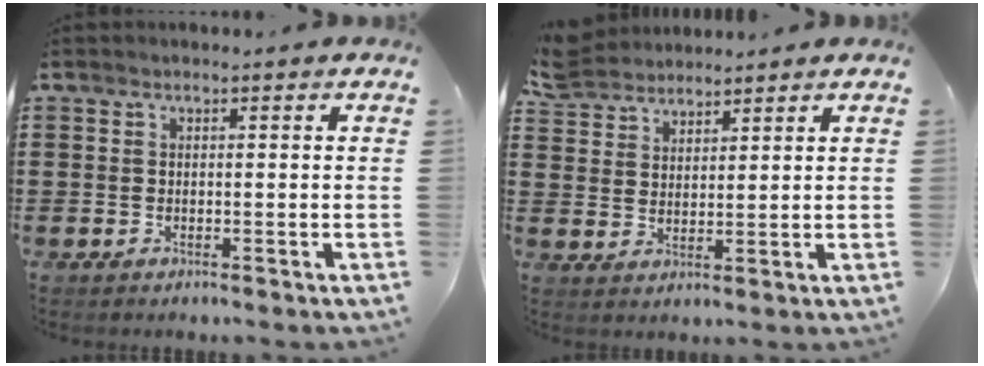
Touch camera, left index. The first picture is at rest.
{"total": 4.9, "force": [4.6, 1.7, 0.5], "torque": [-0.029, -0.009, 0.087]}